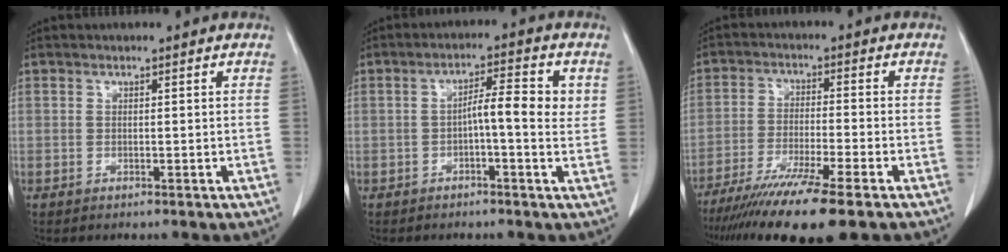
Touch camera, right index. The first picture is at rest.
{"total": 6.2, "force": [0.4, 1.1, 6.1], "torque": [-0.095, 0.017, 0.003]}
{"total": 13.6, "force": [-10.1, -0.4, 9.2], "torque": [-0.164, -0.039, -0.165]}